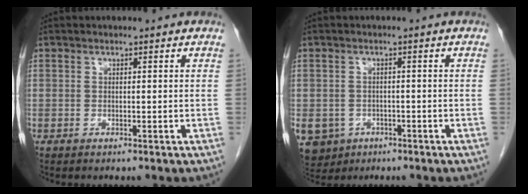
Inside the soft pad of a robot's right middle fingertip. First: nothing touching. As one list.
[{"total": 8.3, "force": [-4.0, 6.9, 2.2], "torque": [-0.063, 0.003, -0.055]}]